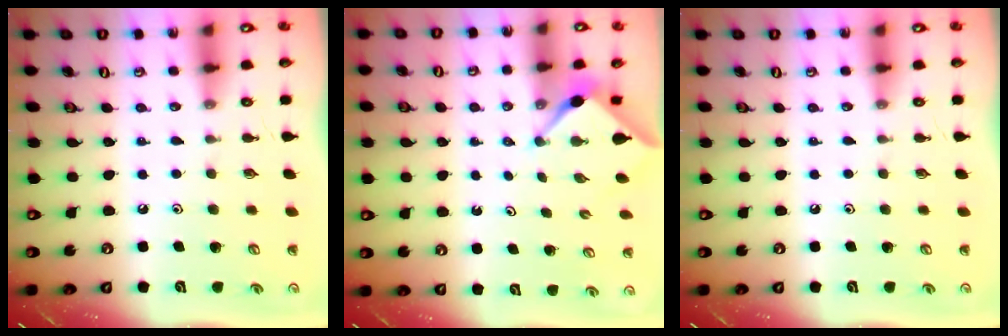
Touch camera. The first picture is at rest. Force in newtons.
{"total": 3.1, "press": 3.1, "slide": 0.4}
{"total": 0.0}